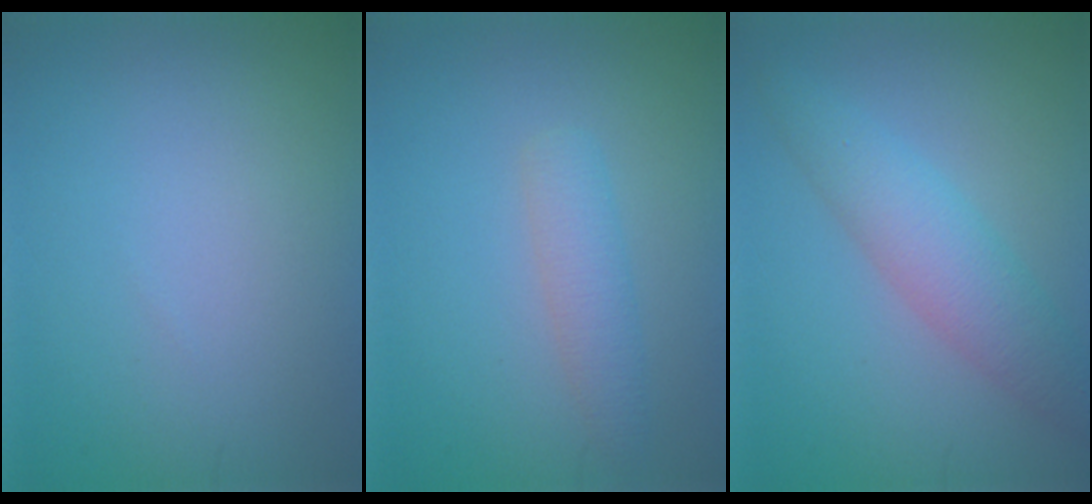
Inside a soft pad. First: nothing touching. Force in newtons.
{"total": 2.2, "press": 2.2, "slide": 0.1}
{"total": 4.3, "press": 4.2, "slide": 0.1}